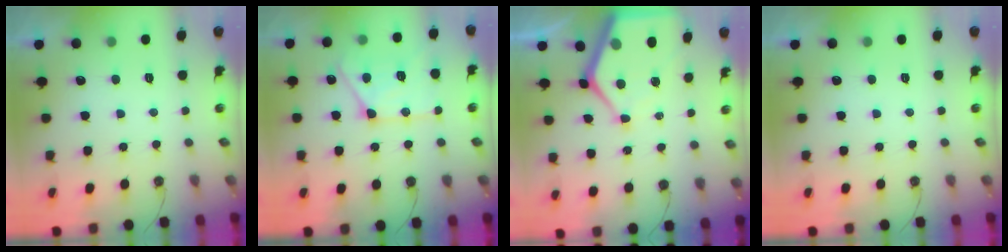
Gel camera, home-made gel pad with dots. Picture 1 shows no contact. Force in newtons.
{"total": 16.4, "press": 16.3, "slide": 1.4}
{"total": 12.6, "press": 12.5, "slide": 0.9}
{"total": 0.0}